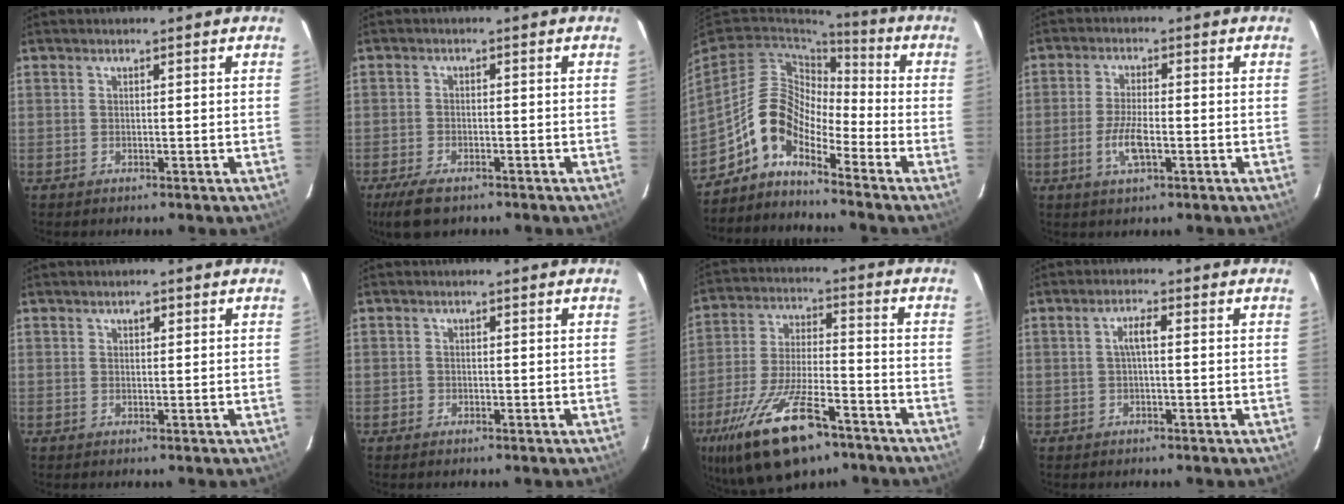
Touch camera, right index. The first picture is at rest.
{"total": 6.1, "force": [-4.3, 2.4, 3.4], "torque": [-0.089, -0.013, -0.078]}
{"total": 9.1, "force": [-6.3, 4.0, 5.2], "torque": [-0.098, 0.029, -0.137]}
{"total": 5.6, "force": [-2.0, 1.8, 4.9], "torque": [-0.104, -0.005, -0.039]}
{"total": 1.1, "force": [0.5, 0.7, 0.6], "torque": [-0.009, 0.005, 0.009]}
{"total": 1.0, "force": [-0.5, 0.9, 0.0], "torque": [0.001, 0.005, -0.007]}
{"total": 20.8, "force": [-13.1, 7.9, 14.1], "torque": [-0.288, -0.036, -0.223]}
{"total": 2.5, "force": [0.0, 0.5, 2.5], "torque": [-0.049, 0.009, 0.001]}